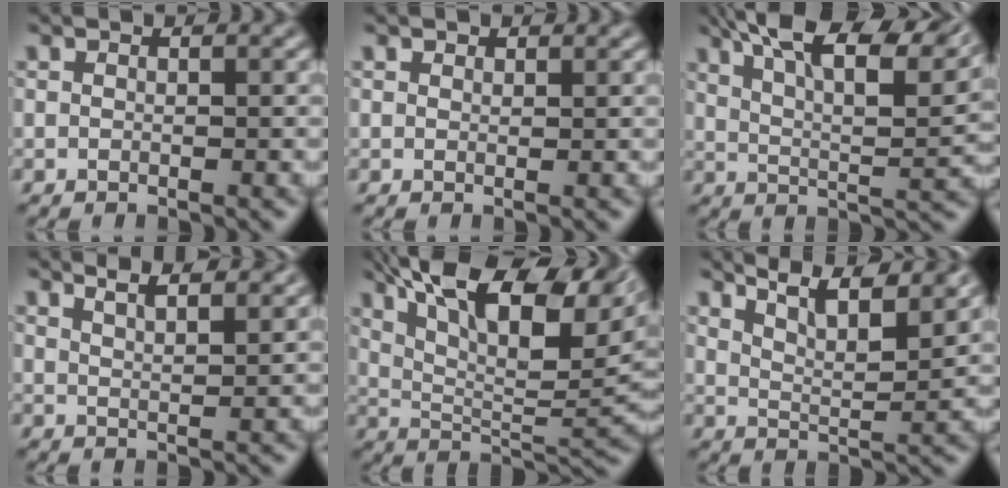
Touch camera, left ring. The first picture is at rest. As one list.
[{"total": 0.7, "force": [0.6, 0.3, 0.2], "torque": [-0.010, 0.005, 0.010]}, {"total": 13.0, "force": [8.3, 4.0, 9.1], "torque": [-0.163, 0.029, 0.115]}, {"total": 5.7, "force": [4.4, 1.7, 3.2], "torque": [-0.035, 0.032, 0.042]}, {"total": 14.5, "force": [7.5, 5.2, 11.3], "torque": [-0.204, 0.041, 0.132]}, {"total": 8.8, "force": [6.4, 2.3, 5.5], "torque": [-0.094, 0.023, 0.081]}]